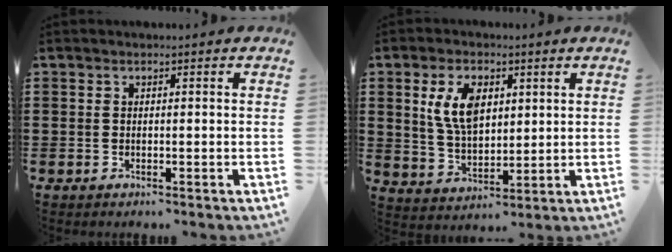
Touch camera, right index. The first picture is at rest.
{"total": 8.2, "force": [2.7, 4.6, 6.2], "torque": [-0.141, 0.012, 0.046]}